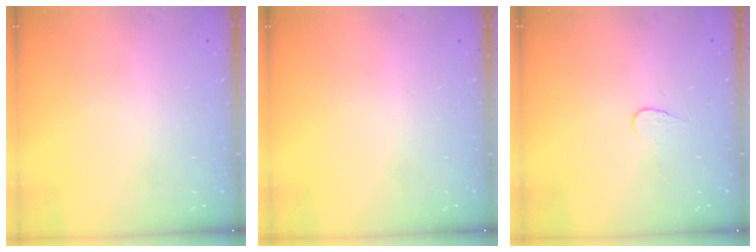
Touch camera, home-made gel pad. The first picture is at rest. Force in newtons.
{"total": 0.0}
{"total": 3.9, "press": 3.9, "slide": 0.4}